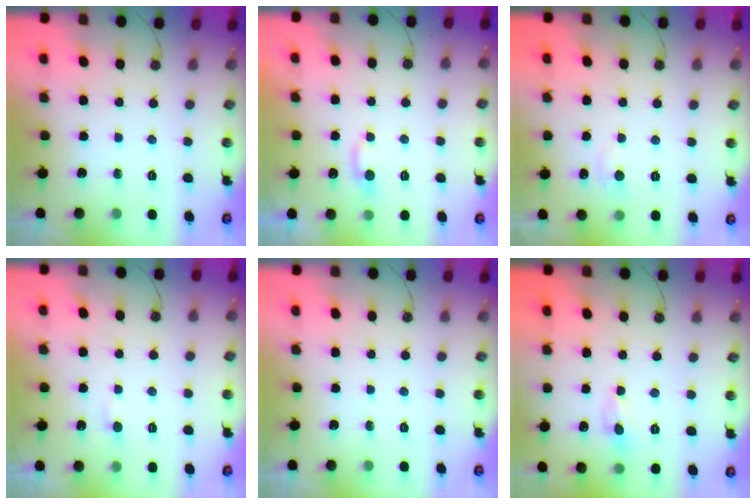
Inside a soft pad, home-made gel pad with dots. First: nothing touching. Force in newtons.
{"total": 1.6, "press": 1.5, "slide": 0.5}
{"total": 2.4, "press": 2.4, "slide": 0.4}
{"total": 2.4, "press": 2.3, "slide": 0.4}
{"total": 0.0}
{"total": 0.6, "press": 0.5, "slide": 0.4}